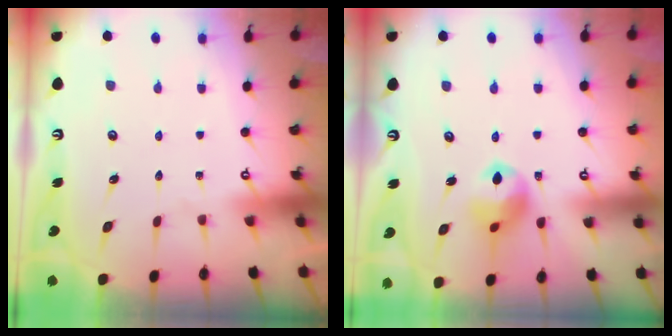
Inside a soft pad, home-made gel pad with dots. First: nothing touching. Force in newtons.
{"total": 11.1, "press": 11.0, "slide": 1.5}